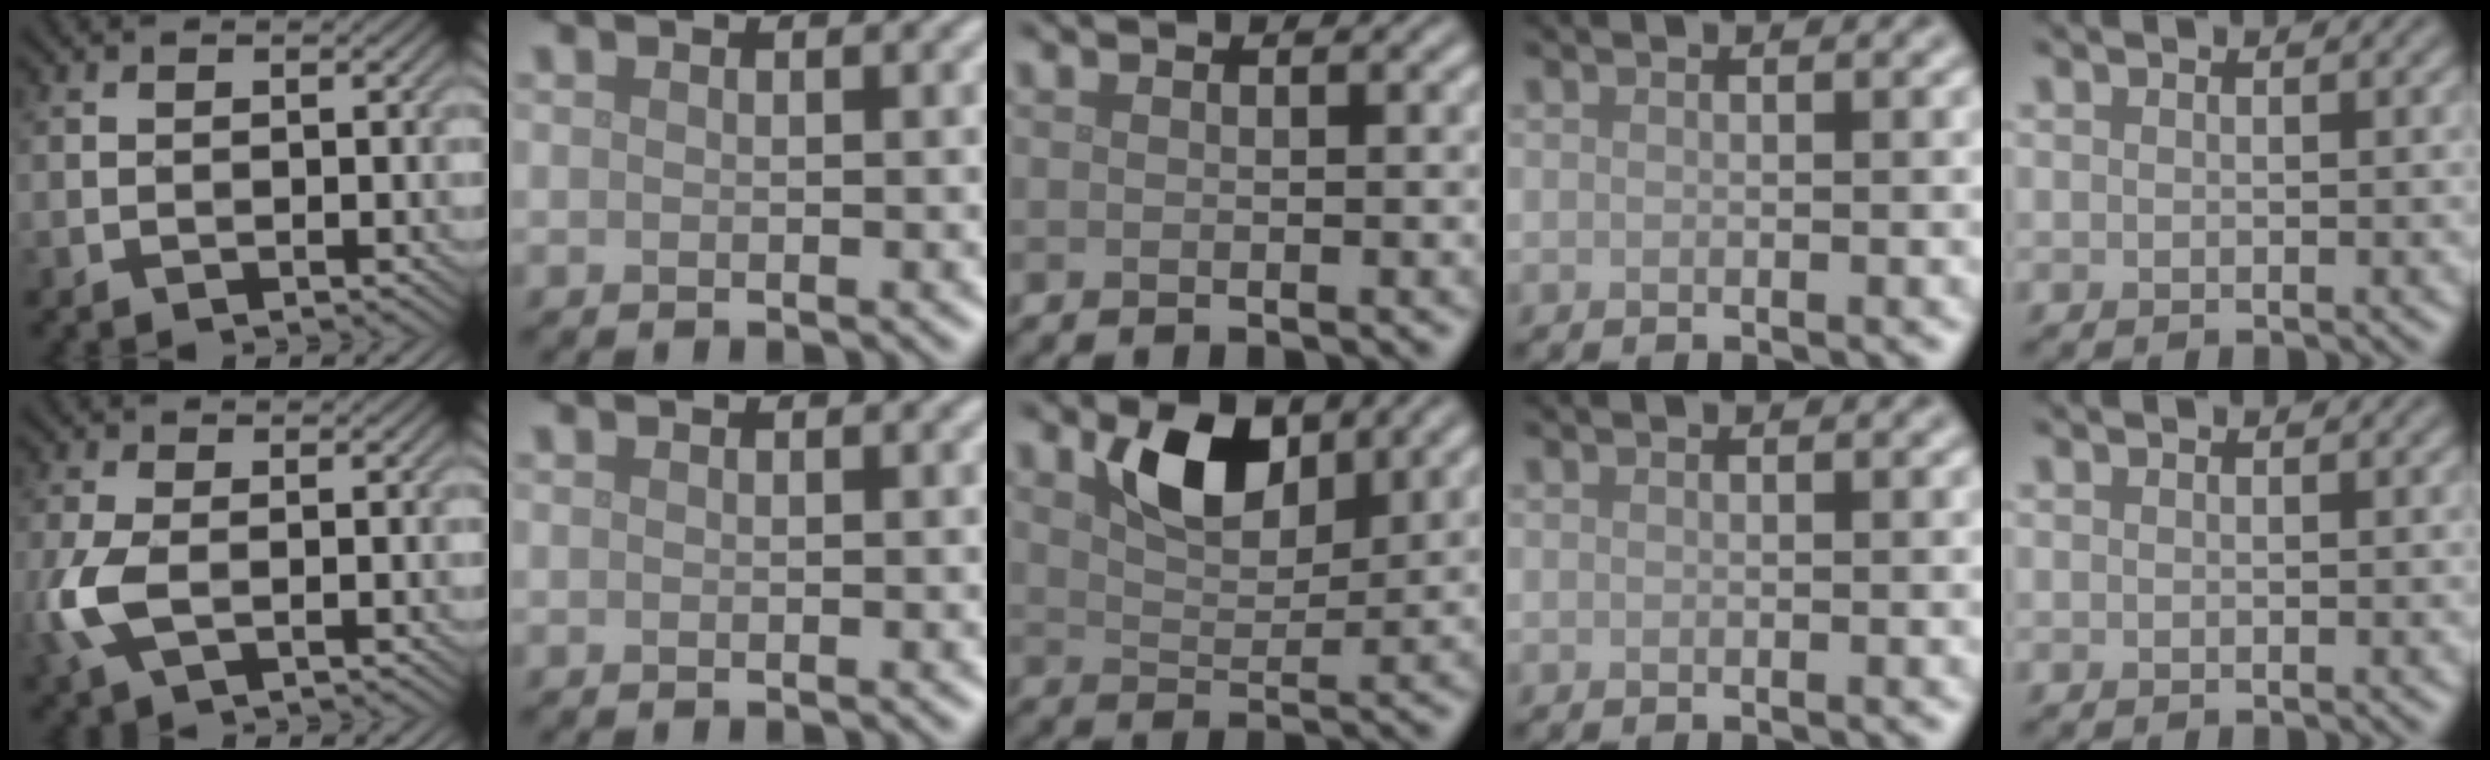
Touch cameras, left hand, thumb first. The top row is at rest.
{"thumb": {"total": 5.1, "force": [-1.0, 2.6, 4.2], "torque": [-0.117, -0.005, -0.021]}, "middle": {"total": 5.4, "force": [3.0, 2.9, 3.4], "torque": [-0.064, -0.001, 0.051]}}